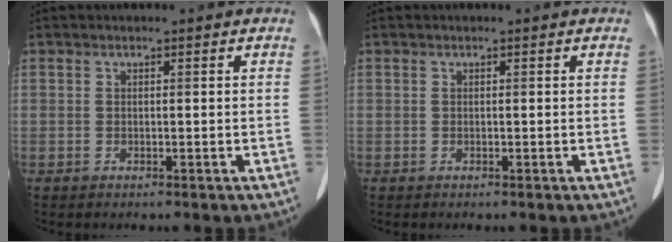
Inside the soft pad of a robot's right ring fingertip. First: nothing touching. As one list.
[{"total": 0.0}]